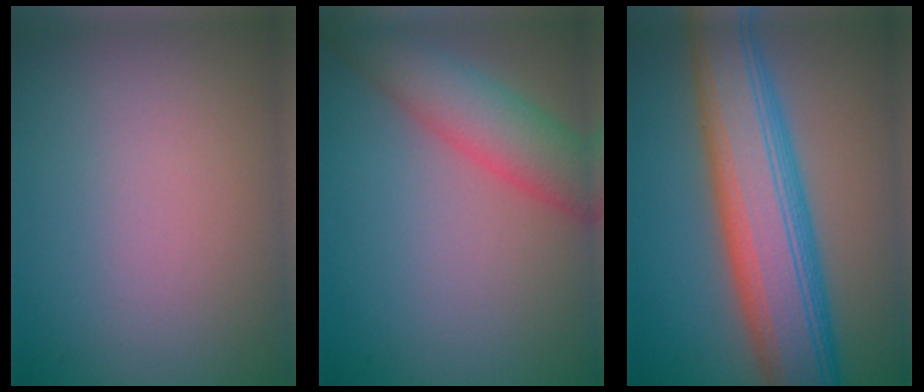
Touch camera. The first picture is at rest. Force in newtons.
{"total": 6.0, "press": 6.0, "slide": 0.4}
{"total": 11.1, "press": 11.1, "slide": 0.2}